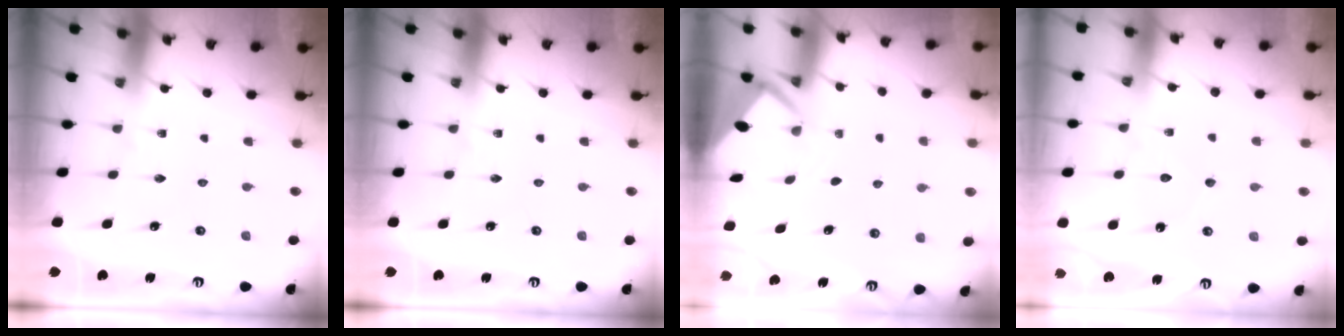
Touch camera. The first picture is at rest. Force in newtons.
{"total": 0.0}
{"total": 2.6, "press": 2.6, "slide": 0.1}
{"total": 3.5, "press": 3.5, "slide": 0.3}